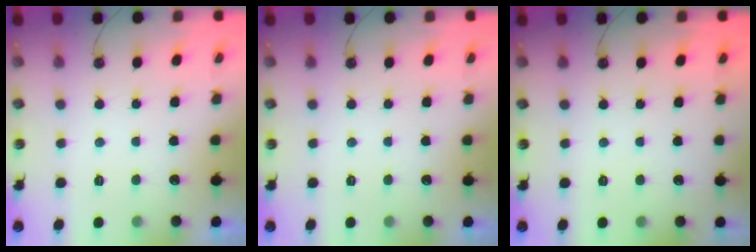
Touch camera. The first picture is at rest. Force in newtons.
{"total": 0.0}
{"total": 0.0}